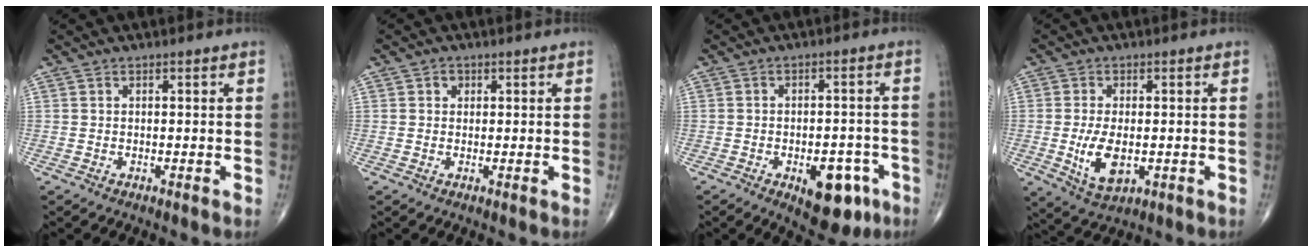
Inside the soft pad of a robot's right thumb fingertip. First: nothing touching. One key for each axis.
{"total": 1.3, "fx": 0.5, "fy": 1.1, "fz": 0.5, "tx": 0.001, "ty": 0.000, "tz": 0.004}
{"total": 10.7, "fx": -4.9, "fy": 5.5, "fz": 7.7, "tx": -0.067, "ty": 0.027, "tz": -0.054}
{"total": 7.8, "fx": -1.2, "fy": 4.1, "fz": 6.5, "tx": -0.115, "ty": -0.010, "tz": -0.012}